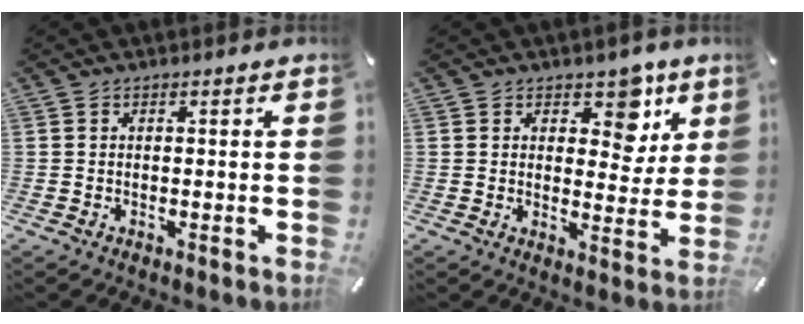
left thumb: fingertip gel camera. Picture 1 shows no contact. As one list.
[{"total": 8.5, "force": [4.8, 5.3, 4.6], "torque": [-0.031, -0.034, 0.073]}]